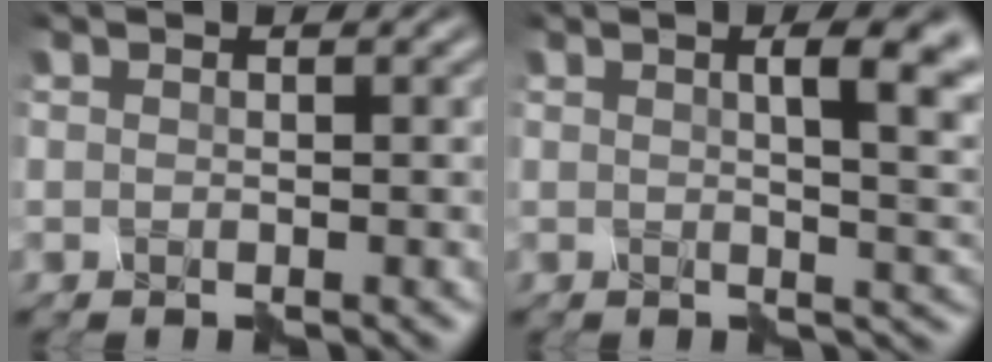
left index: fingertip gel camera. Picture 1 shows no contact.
{"total": 8.0, "force": [2.3, 3.3, 6.9], "torque": [-0.036, 0.035, 0.024]}